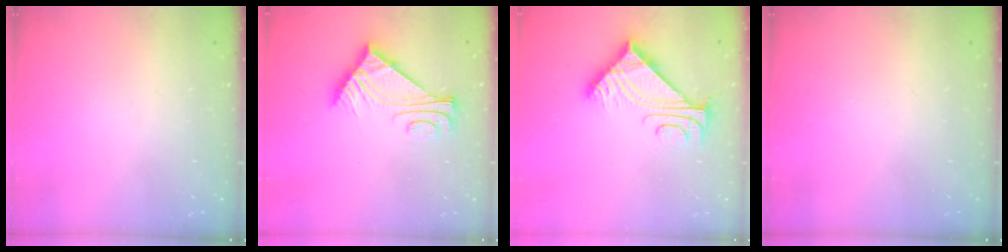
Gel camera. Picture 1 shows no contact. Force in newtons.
{"total": 7.4, "press": 7.4, "slide": 0.8}
{"total": 8.8, "press": 8.7, "slide": 0.9}
{"total": 0.0}